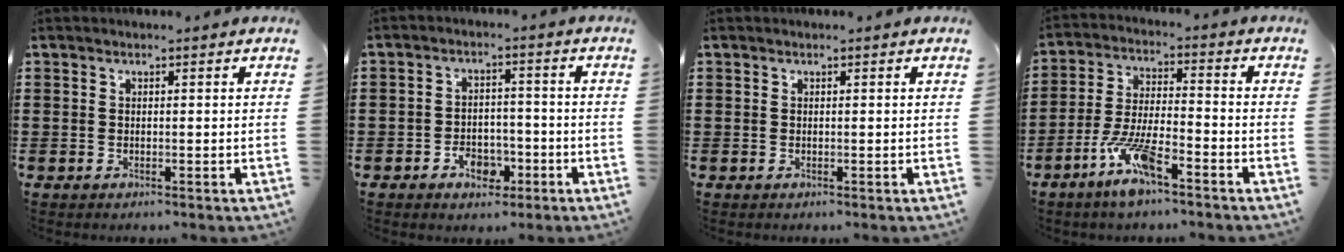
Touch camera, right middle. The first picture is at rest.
{"total": 4.4, "force": [-2.5, 2.6, 2.5], "torque": [-0.034, 0.004, -0.047]}
{"total": 0.0}
{"total": 8.6, "force": [-5.5, 1.8, 6.4], "torque": [-0.140, -0.004, -0.104]}